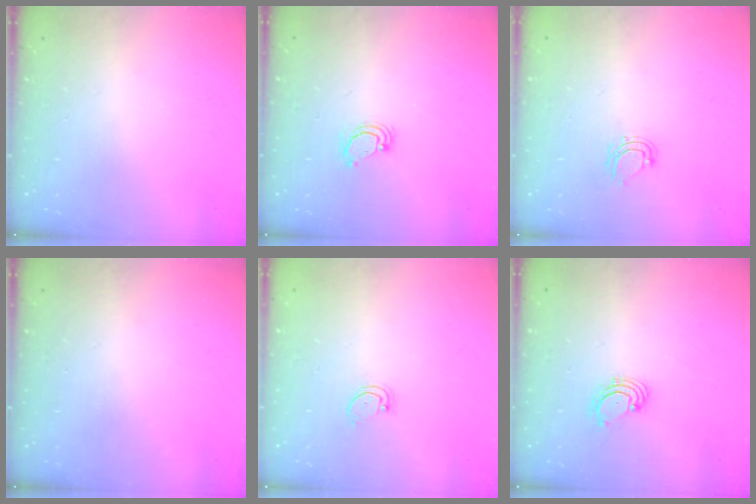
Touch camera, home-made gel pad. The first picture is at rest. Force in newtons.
{"total": 3.3, "press": 3.3, "slide": 0.3}
{"total": 4.5, "press": 4.4, "slide": 0.6}
{"total": 0.0}
{"total": 1.5, "press": 1.5, "slide": 0.1}
{"total": 2.0, "press": 1.9, "slide": 0.6}